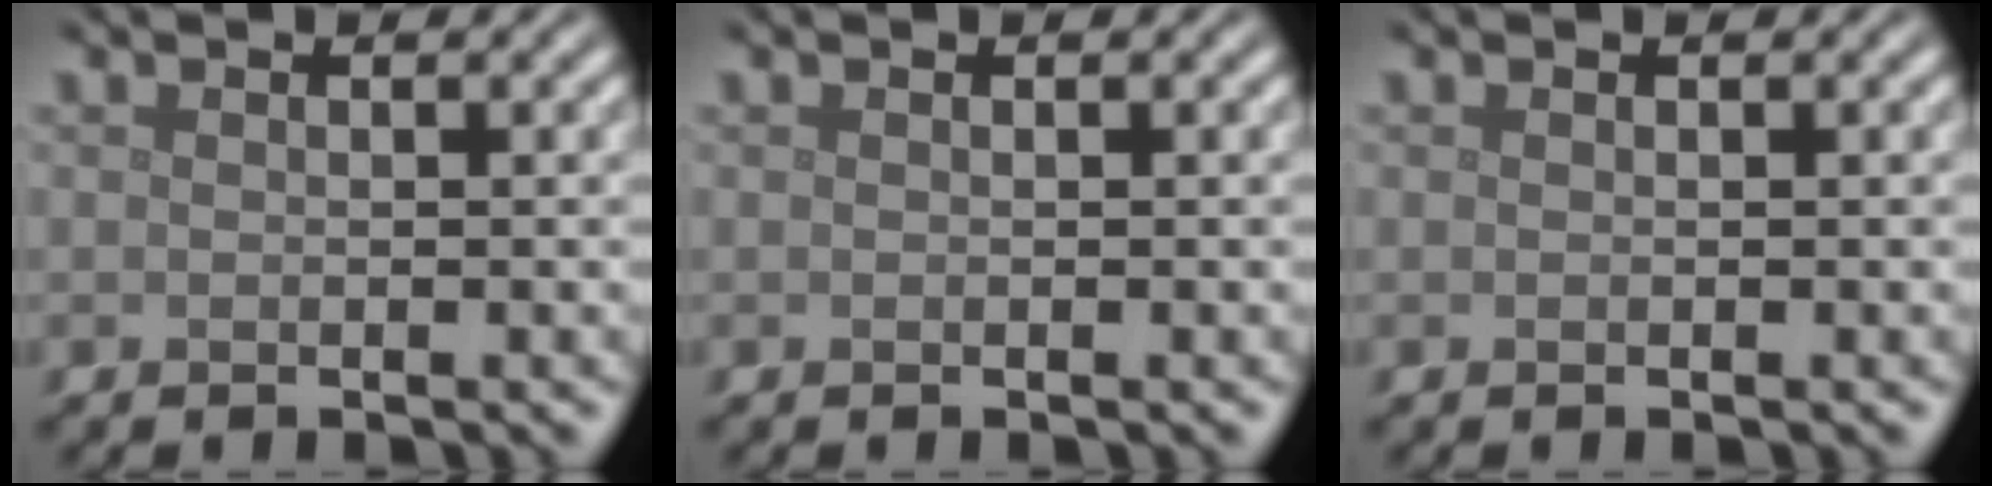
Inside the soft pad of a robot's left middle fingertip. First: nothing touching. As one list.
[{"total": 0.0}, {"total": 0.0}]